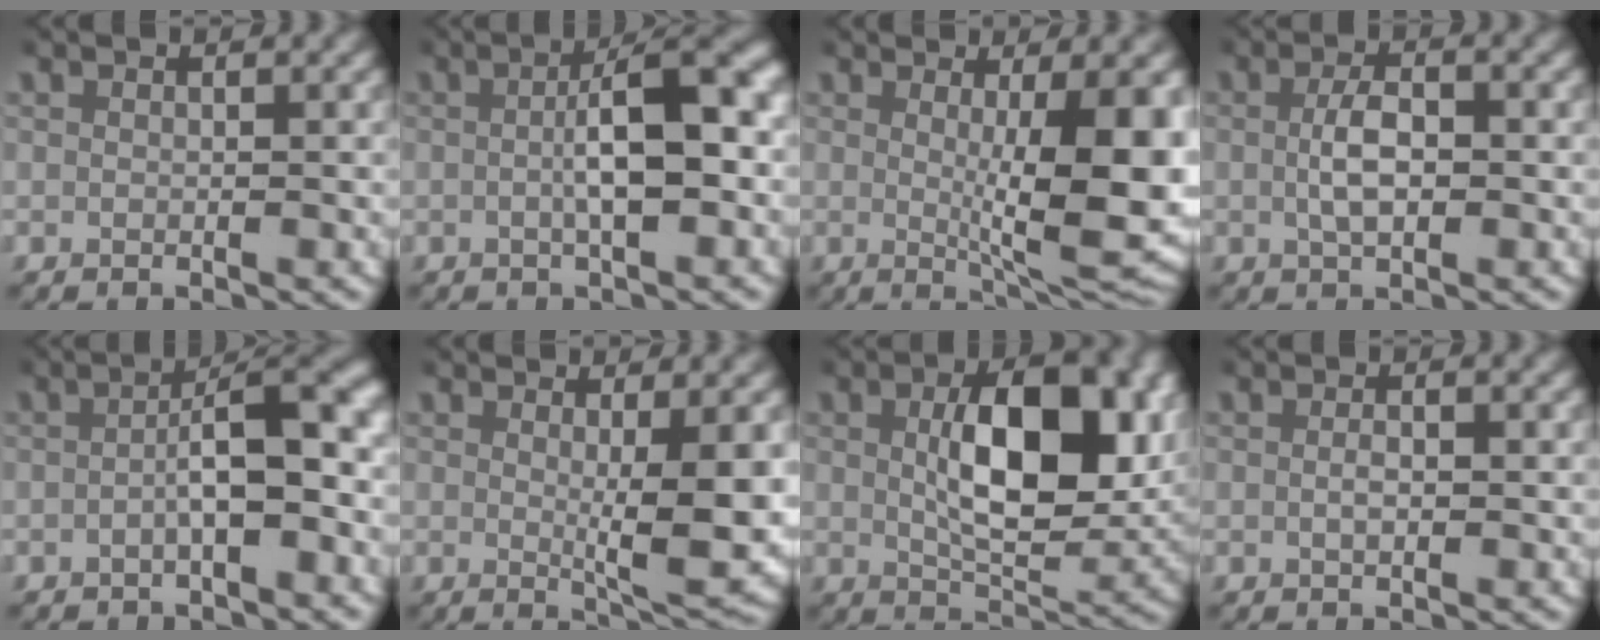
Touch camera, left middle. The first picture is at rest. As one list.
[{"total": 6.5, "force": [0.0, 2.0, 6.2], "torque": [-0.087, 0.011, -0.004]}, {"total": 9.7, "force": [0.7, 2.9, 9.2], "torque": [-0.126, -0.031, 0.028]}, {"total": 2.9, "force": [-0.2, 1.3, 2.6], "torque": [-0.049, 0.000, -0.002]}, {"total": 5.5, "force": [-1.3, 1.4, 5.1], "torque": [-0.061, 0.013, -0.024]}, {"total": 5.6, "force": [1.0, 1.0, 5.4], "torque": [-0.076, -0.015, 0.021]}, {"total": 9.4, "force": [1.8, 4.3, 8.2], "torque": [-0.128, -0.006, 0.028]}, {"total": 0.9, "force": [-0.2, 0.4, 0.8], "torque": [-0.016, -0.001, -0.003]}]